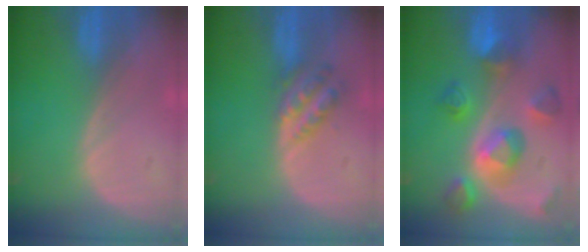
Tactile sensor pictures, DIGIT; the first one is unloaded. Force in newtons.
{"total": 4.8, "press": 4.3, "slide": 2.0}
{"total": 10.2, "press": 9.0, "slide": 4.8}